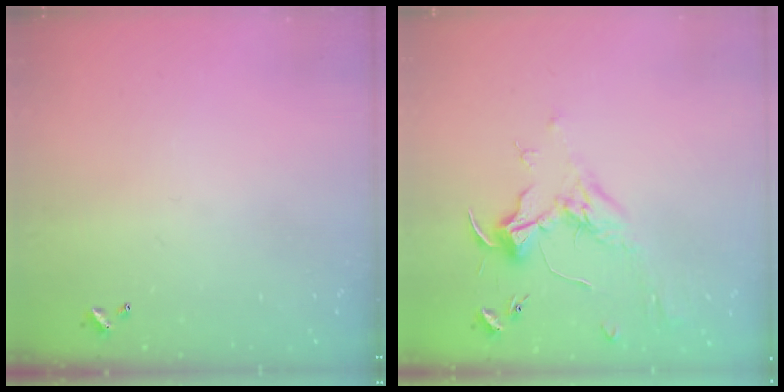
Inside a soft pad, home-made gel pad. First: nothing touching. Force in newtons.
{"total": 1.8, "press": 1.6, "slide": 0.7}